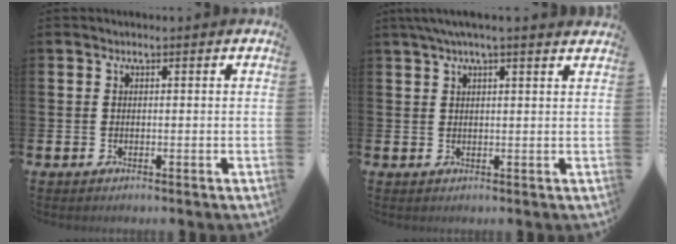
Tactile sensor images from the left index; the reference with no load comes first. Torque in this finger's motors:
{"motor_torque": [1.04, -1.09, 0.36, 0.21]}